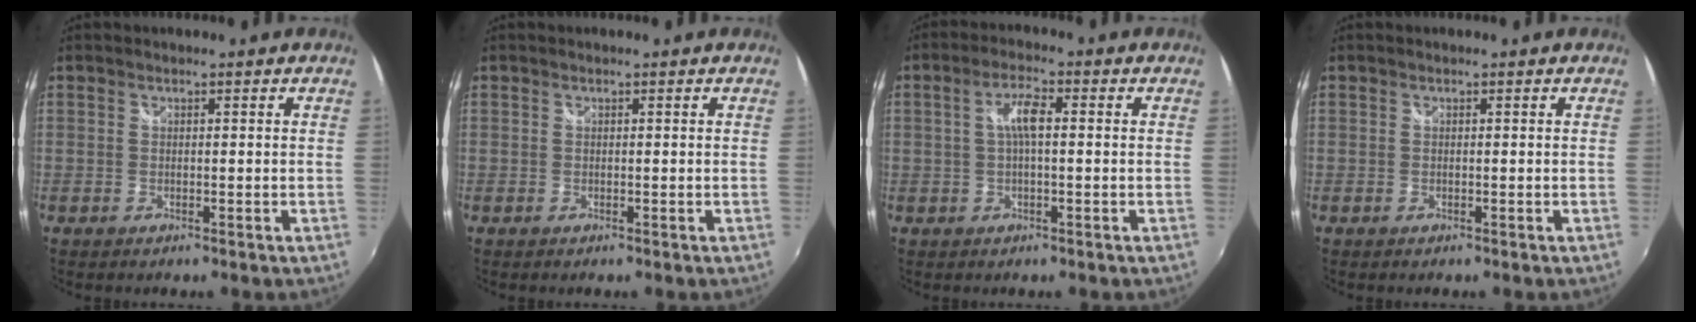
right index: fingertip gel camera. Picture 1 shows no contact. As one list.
[{"total": 0.0}, {"total": 4.4, "force": [0.2, 1.2, 4.2], "torque": [-0.079, 0.010, 0.005]}, {"total": 0.0}]